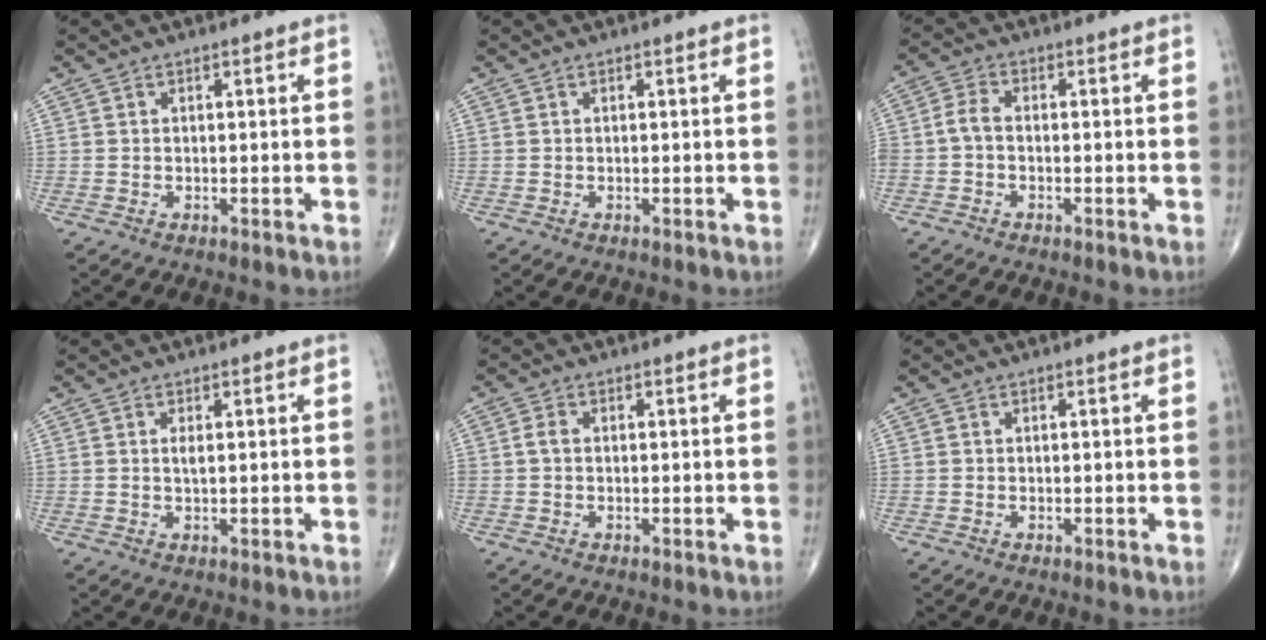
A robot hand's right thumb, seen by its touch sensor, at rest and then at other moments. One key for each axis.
{"total": 0.0}
{"total": 3.3, "fx": -0.9, "fy": 1.7, "fz": 2.6, "tx": -0.061, "ty": 0.010, "tz": -0.029}
{"total": 1.5, "fx": 0.3, "fy": 0.4, "fz": 1.4, "tx": -0.031, "ty": -0.002, "tz": 0.007}
{"total": 1.6, "fx": -0.1, "fy": 1.0, "fz": 1.3, "tx": -0.026, "ty": 0.001, "tz": -0.006}
{"total": 0.0}